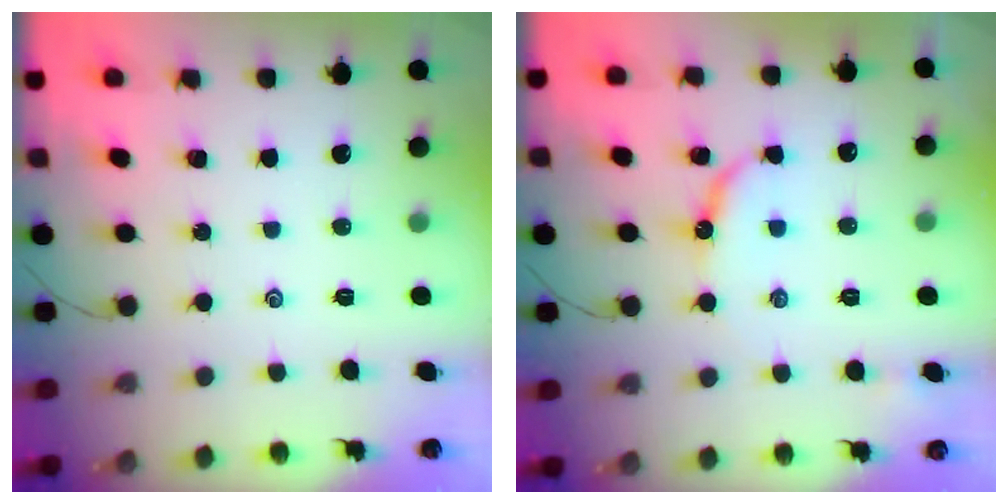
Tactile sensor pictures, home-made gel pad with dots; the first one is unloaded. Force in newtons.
{"total": 8.0, "press": 7.9, "slide": 0.8}